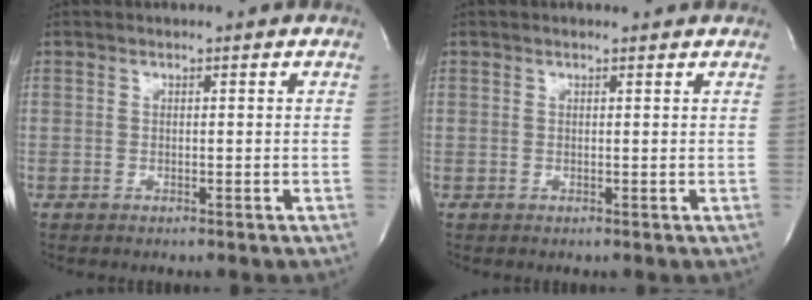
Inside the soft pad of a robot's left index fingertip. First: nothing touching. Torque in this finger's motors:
{"motor_torque": [0.62, -1.12, 0.16, 0.01]}